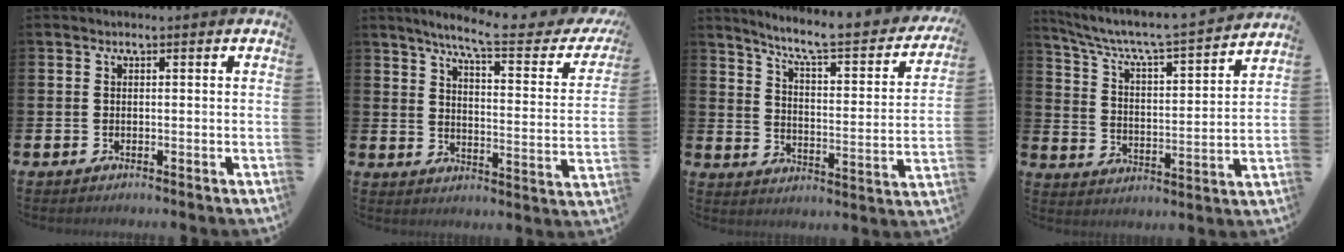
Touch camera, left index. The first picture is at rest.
{"total": 7.7, "force": [6.4, 0.6, 4.3], "torque": [-0.097, -0.042, 0.099]}
{"total": 7.1, "force": [6.2, 0.9, 3.4], "torque": [-0.083, -0.049, 0.095]}
{"total": 6.0, "force": [5.4, 0.5, 2.6], "torque": [-0.081, -0.048, 0.083]}